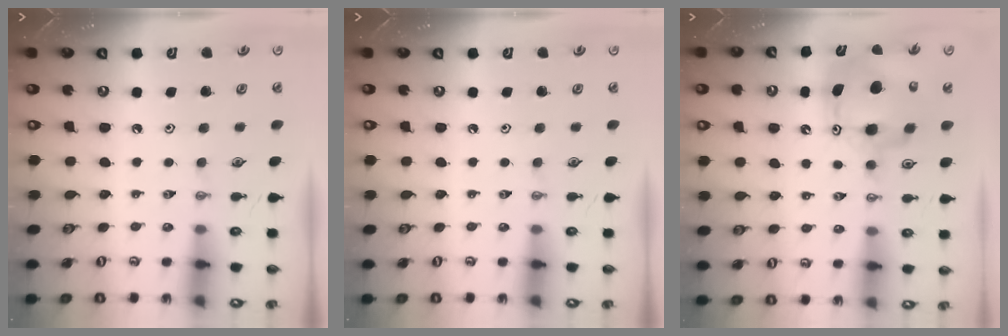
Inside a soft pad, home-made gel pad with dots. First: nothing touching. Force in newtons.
{"total": 0.0}
{"total": 12.5, "press": 12.5, "slide": 1.1}